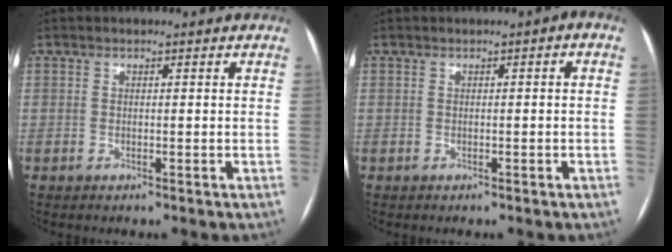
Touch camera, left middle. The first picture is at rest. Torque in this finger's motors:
{"motor_torque": [0.25, -0.49, 0.22, 0.04]}